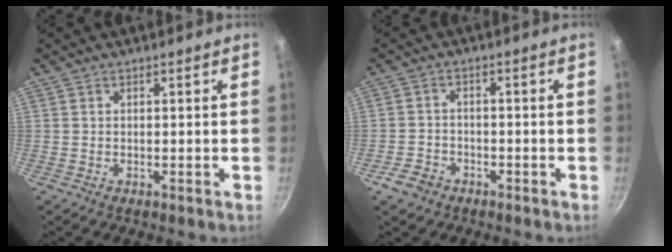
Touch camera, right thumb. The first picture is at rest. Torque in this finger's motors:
{"motor_torque": [0.38, 0.57, -0.19, 0.08, 0.09]}